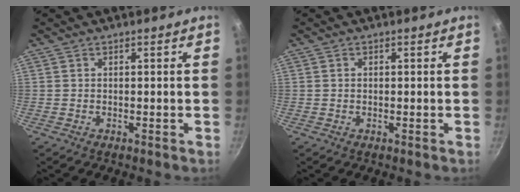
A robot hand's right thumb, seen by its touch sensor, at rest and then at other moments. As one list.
[{"total": 0.8, "force": [0.1, 0.6, 0.4], "torque": [-0.006, 0.003, 0.003]}]